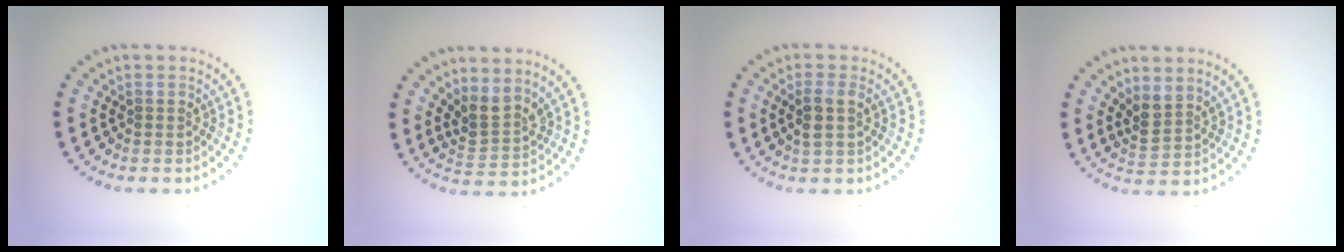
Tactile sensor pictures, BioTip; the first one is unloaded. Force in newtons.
{"total": 2.8, "press": 1.9, "slide": 2.0}
{"total": 1.9, "press": 1.8, "slide": 0.6}
{"total": 2.4, "press": 1.9, "slide": 1.5}